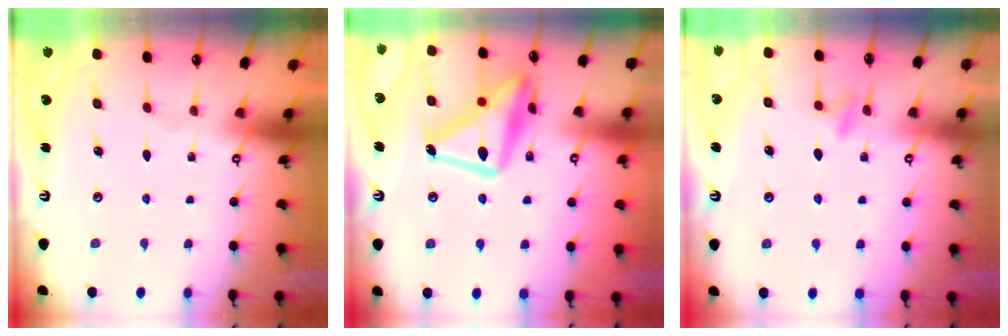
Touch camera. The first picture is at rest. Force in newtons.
{"total": 19.6, "press": 19.5, "slide": 1.5}
{"total": 5.5, "press": 5.5, "slide": 1.0}